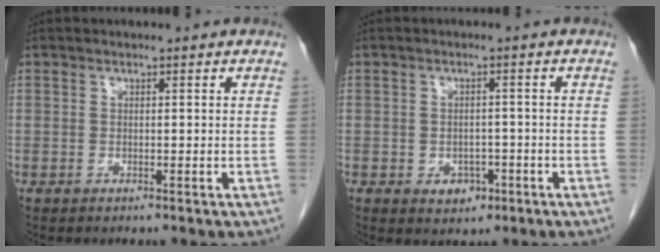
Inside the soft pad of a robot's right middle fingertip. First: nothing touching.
{"total": 3.1, "force": [-1.3, 2.3, 1.7], "torque": [-0.018, 0.003, -0.009]}